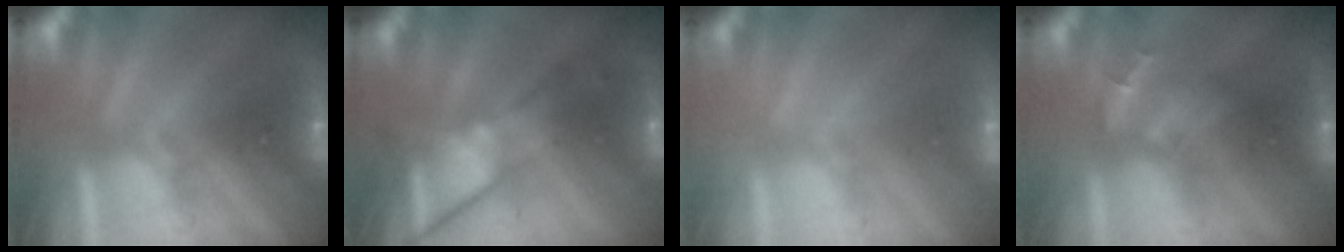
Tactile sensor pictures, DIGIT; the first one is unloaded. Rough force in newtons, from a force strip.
{"total": 5.6}
{"total": 1.9}
{"total": 2.5}